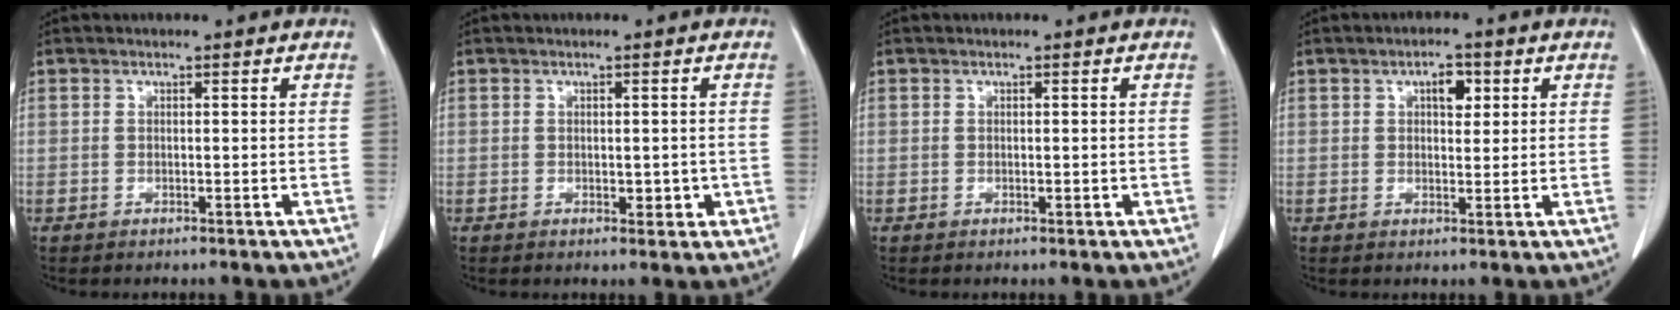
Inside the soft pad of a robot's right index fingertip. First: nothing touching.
{"total": 2.4, "force": [-0.5, 1.4, 1.9], "torque": [-0.017, 0.000, -0.002]}
{"total": 0.7, "force": [-0.2, 0.3, 0.6], "torque": [-0.010, -0.001, -0.001]}
{"total": 3.2, "force": [1.3, 1.6, 2.5], "torque": [-0.038, 0.004, 0.019]}